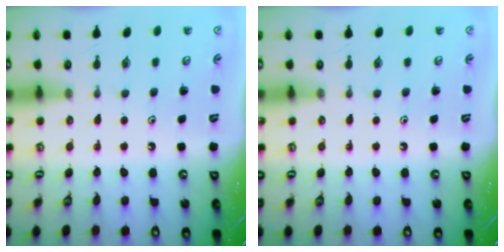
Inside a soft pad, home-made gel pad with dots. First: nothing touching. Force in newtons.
{"total": 0.0}